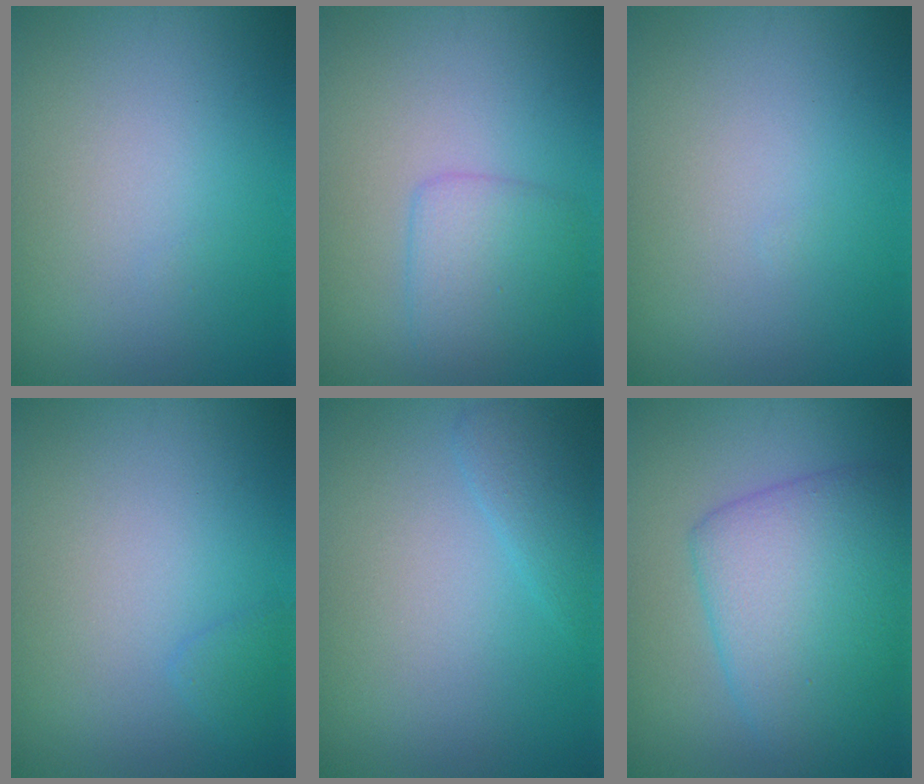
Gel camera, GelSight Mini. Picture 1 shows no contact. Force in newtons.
{"total": 2.8, "press": 2.8, "slide": 0.2}
{"total": 0.0}
{"total": 0.9, "press": 0.9, "slide": 0.1}
{"total": 1.5, "press": 1.5, "slide": 0.1}
{"total": 6.9, "press": 6.9, "slide": 0.2}